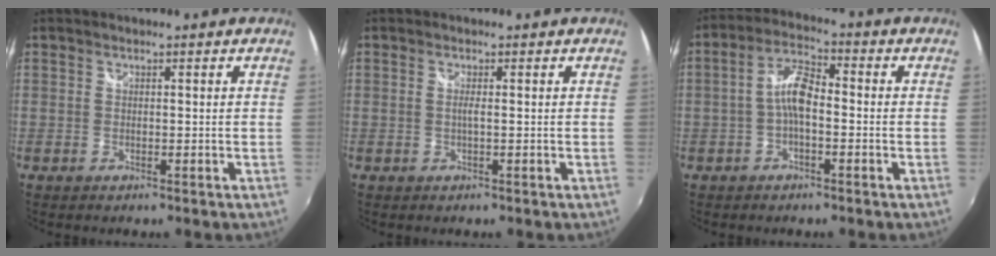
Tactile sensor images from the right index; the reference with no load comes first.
{"total": 1.0, "force": [-0.1, -0.2, 1.0], "torque": [-0.019, -0.001, -0.003]}
{"total": 6.0, "force": [-1.4, 2.3, 5.4], "torque": [-0.113, 0.019, -0.029]}